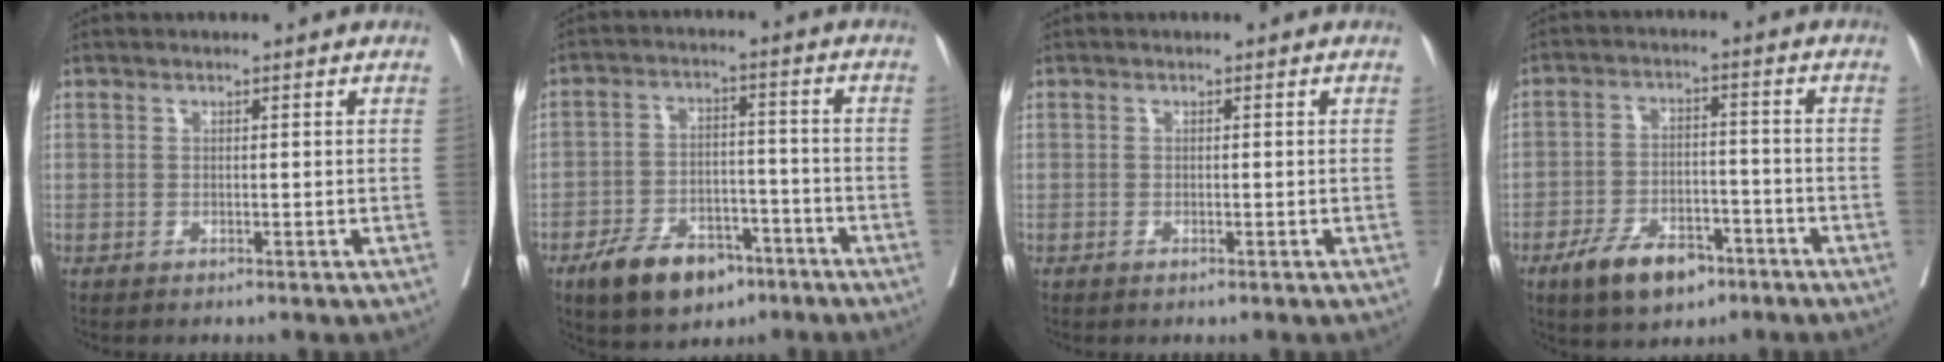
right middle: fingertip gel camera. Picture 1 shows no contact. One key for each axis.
{"total": 10.4, "fx": -6.6, "fy": 5.4, "fz": 5.9, "tx": -0.101, "ty": 0.003, "tz": -0.104}
{"total": 0.5, "fx": -0.3, "fy": 0.1, "fz": 0.4, "tx": -0.008, "ty": -0.002, "tz": -0.004}
{"total": 8.9, "fx": -5.6, "fy": 4.2, "fz": 5.4, "tx": -0.096, "ty": -0.001, "tz": -0.093}